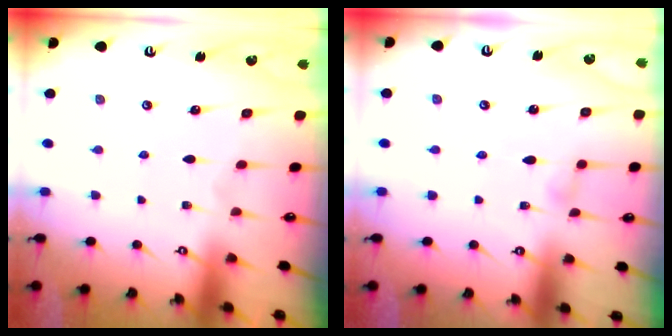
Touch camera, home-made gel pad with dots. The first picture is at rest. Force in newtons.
{"total": 2.5, "press": 2.4, "slide": 0.3}